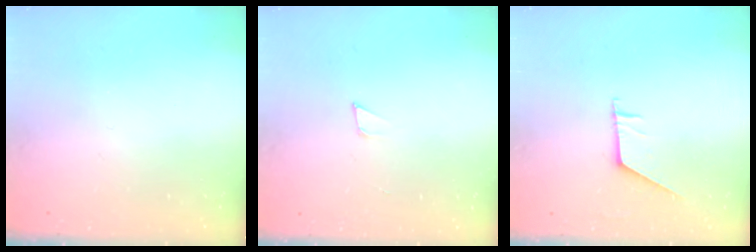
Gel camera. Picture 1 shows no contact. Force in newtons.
{"total": 3.2, "press": 3.2, "slide": 0.2}
{"total": 4.4, "press": 4.4, "slide": 0.5}